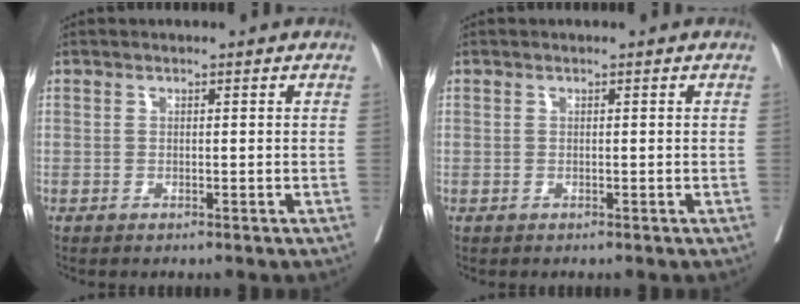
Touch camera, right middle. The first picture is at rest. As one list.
[{"total": 0.0}]